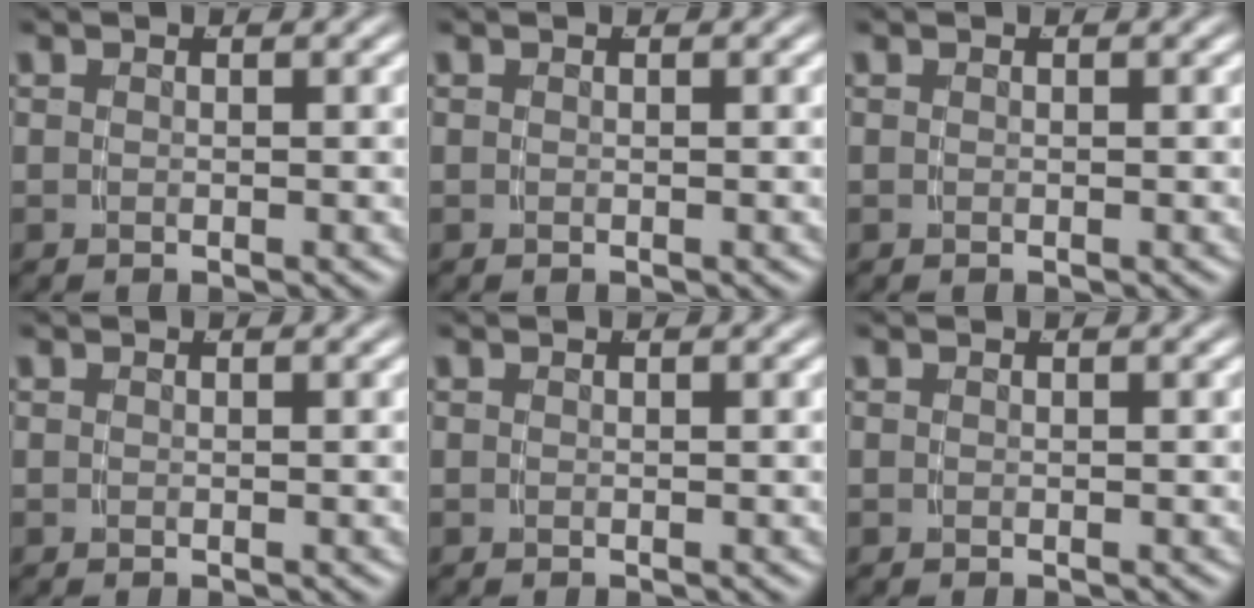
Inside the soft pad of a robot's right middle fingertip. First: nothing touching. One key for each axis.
{"total": 0.0}
{"total": 0.0}
{"total": 0.0}
{"total": 0.0}
{"total": 0.0}